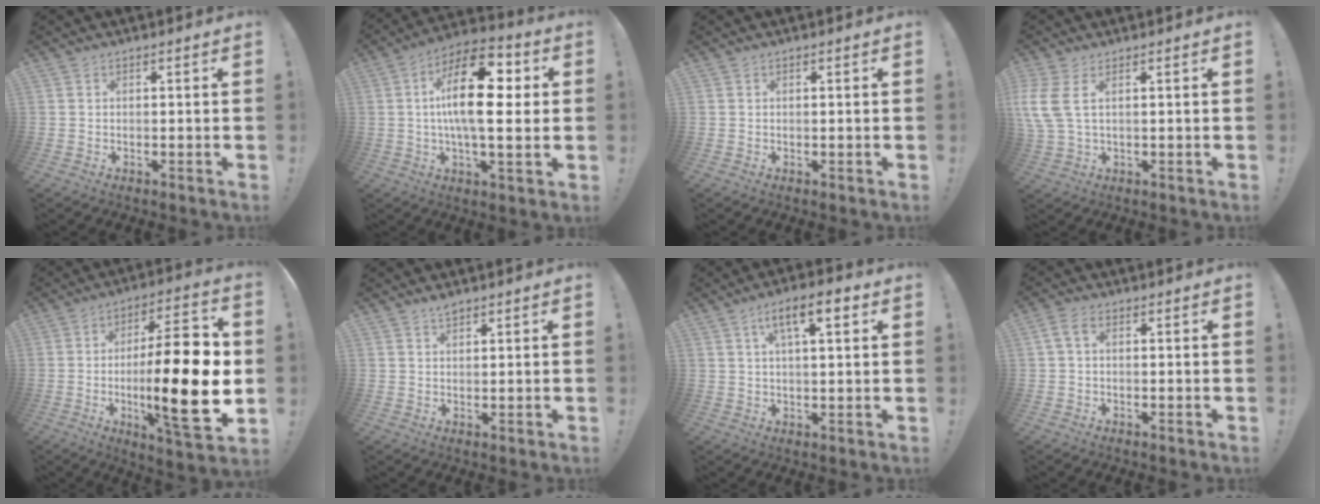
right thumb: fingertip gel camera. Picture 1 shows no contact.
{"total": 21.4, "force": [2.6, 8.4, 19.5], "torque": [-0.325, -0.002, 0.032]}
{"total": 0.0}
{"total": 6.5, "force": [2.3, 2.3, 5.6], "torque": [-0.126, -0.013, 0.046]}
{"total": 25.4, "force": [-2.1, 7.0, 24.3], "torque": [-0.392, 0.000, -0.033]}
{"total": 2.1, "force": [1.8, 0.7, 0.9], "torque": [-0.007, -0.012, 0.031]}
{"total": 8.6, "force": [3.5, 2.5, 7.4], "torque": [-0.114, -0.006, 0.055]}
{"total": 3.3, "force": [0.7, 2.0, 2.6], "torque": [-0.049, 0.008, 0.015]}